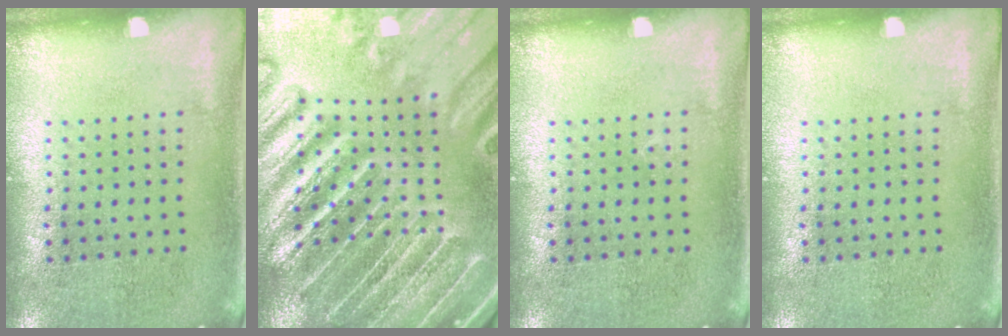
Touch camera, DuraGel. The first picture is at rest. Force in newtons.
{"total": 5.5, "press": 4.8, "slide": 2.7}
{"total": 0.0}
{"total": 0.0}